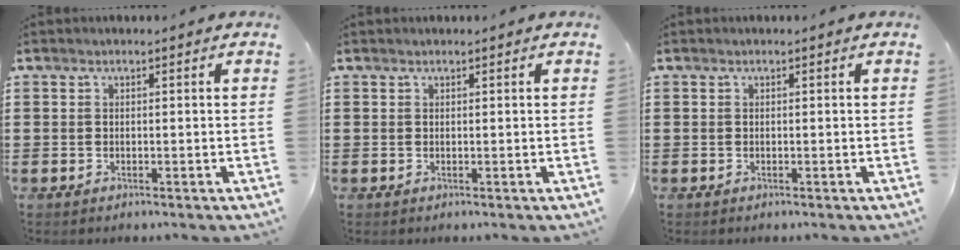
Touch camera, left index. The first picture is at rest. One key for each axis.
{"total": 0.0}
{"total": 0.0}